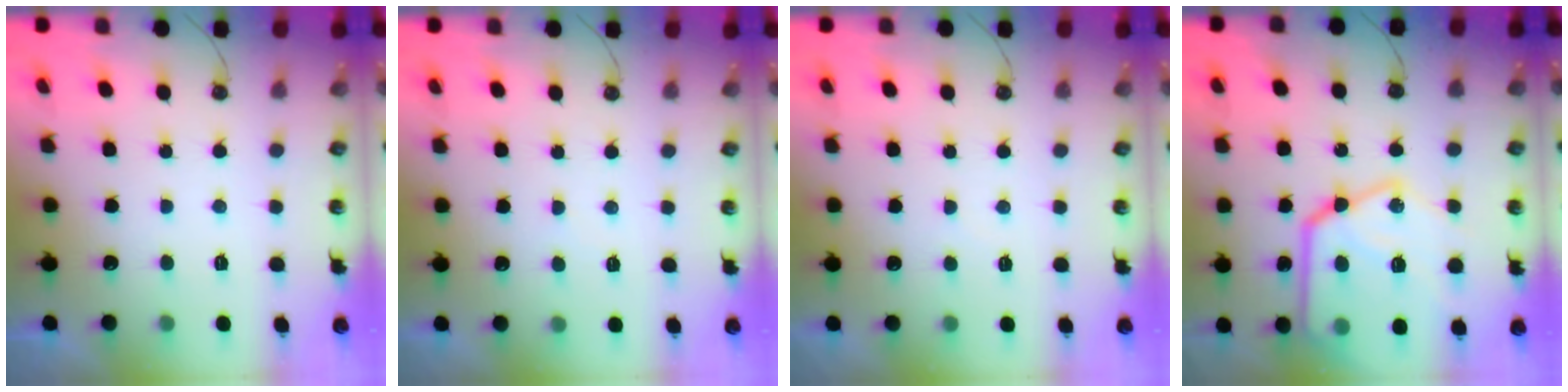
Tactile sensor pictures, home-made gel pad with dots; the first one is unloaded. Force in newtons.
{"total": 1.8, "press": 1.8, "slide": 0.4}
{"total": 2.9, "press": 2.9, "slide": 0.5}
{"total": 24.8, "press": 24.7, "slide": 2.6}